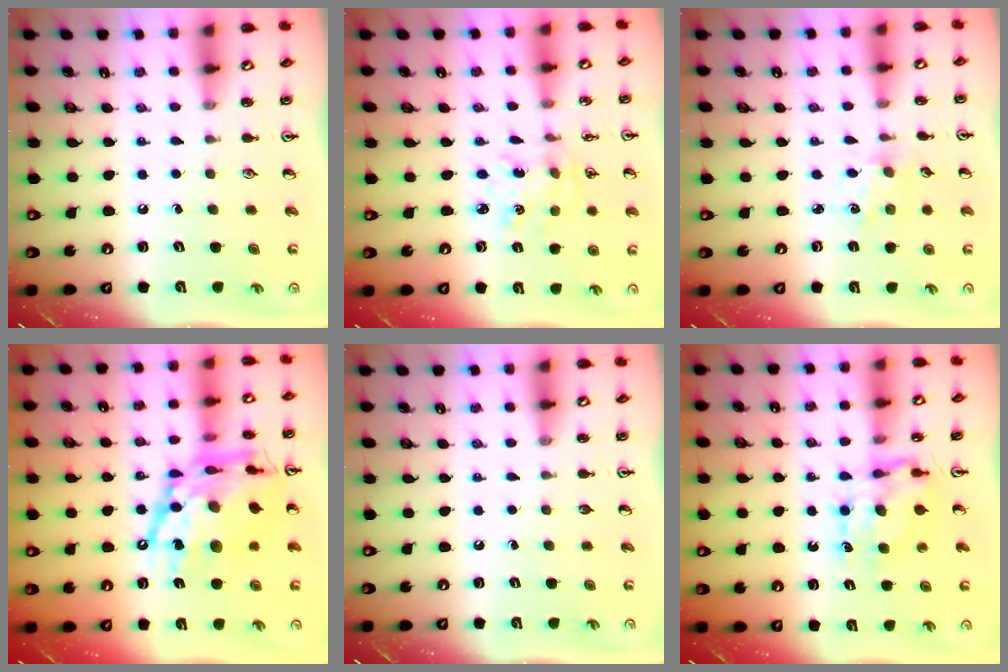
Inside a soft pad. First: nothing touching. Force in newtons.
{"total": 2.3, "press": 2.3, "slide": 0.2}
{"total": 1.2, "press": 1.2, "slide": 0.3}
{"total": 22.7, "press": 22.6, "slide": 1.9}
{"total": 0.0}
{"total": 7.2, "press": 7.2, "slide": 0.7}